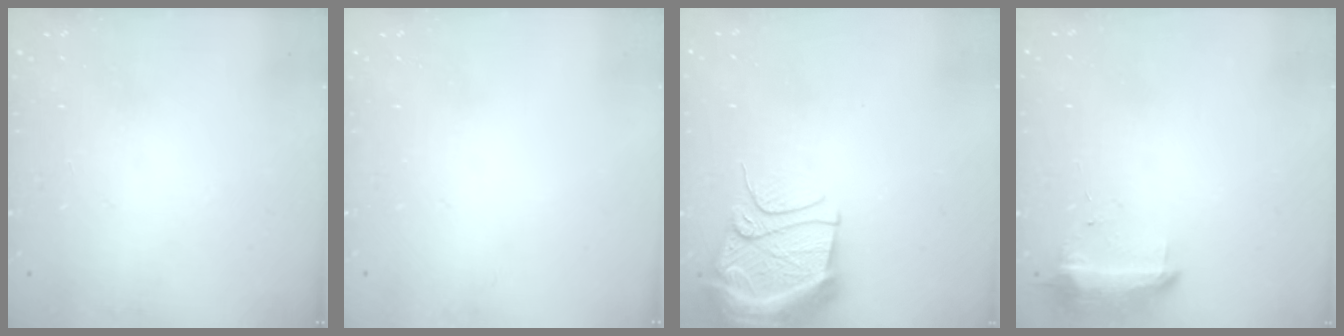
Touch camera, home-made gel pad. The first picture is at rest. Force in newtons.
{"total": 0.0}
{"total": 14.2, "press": 14.1, "slide": 1.2}
{"total": 8.8, "press": 8.6, "slide": 1.5}